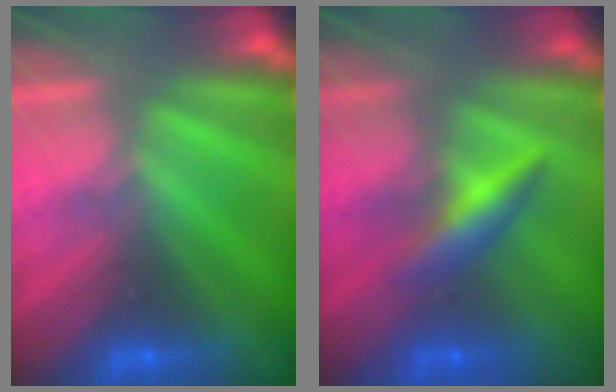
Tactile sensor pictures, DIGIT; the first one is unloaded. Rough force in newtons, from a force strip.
{"total": 2.5}